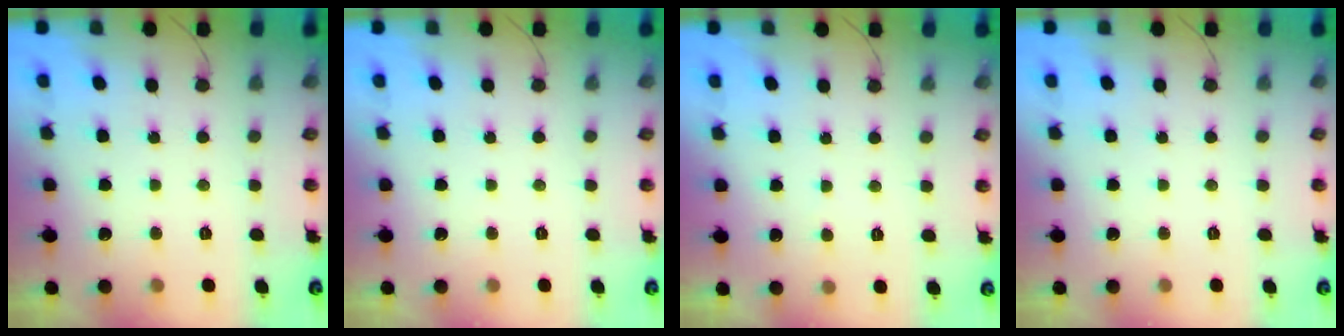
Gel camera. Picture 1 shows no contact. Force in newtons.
{"total": 0.0}
{"total": 2.6, "press": 2.6, "slide": 0.3}
{"total": 0.0}